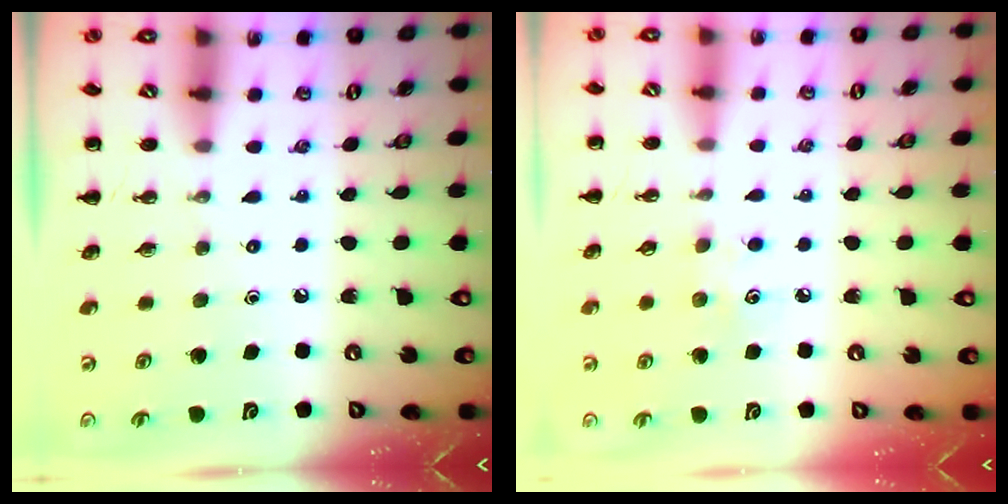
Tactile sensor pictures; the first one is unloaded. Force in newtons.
{"total": 5.1, "press": 4.9, "slide": 1.4}